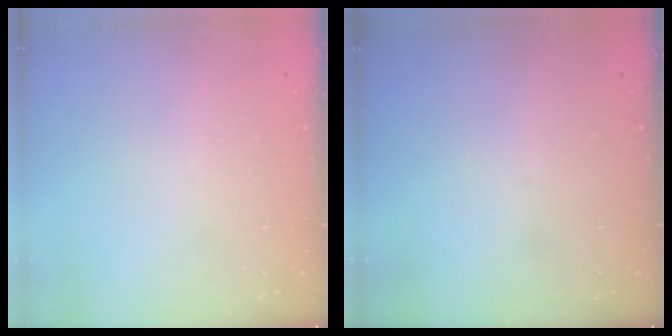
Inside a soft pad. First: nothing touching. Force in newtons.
{"total": 0.0}